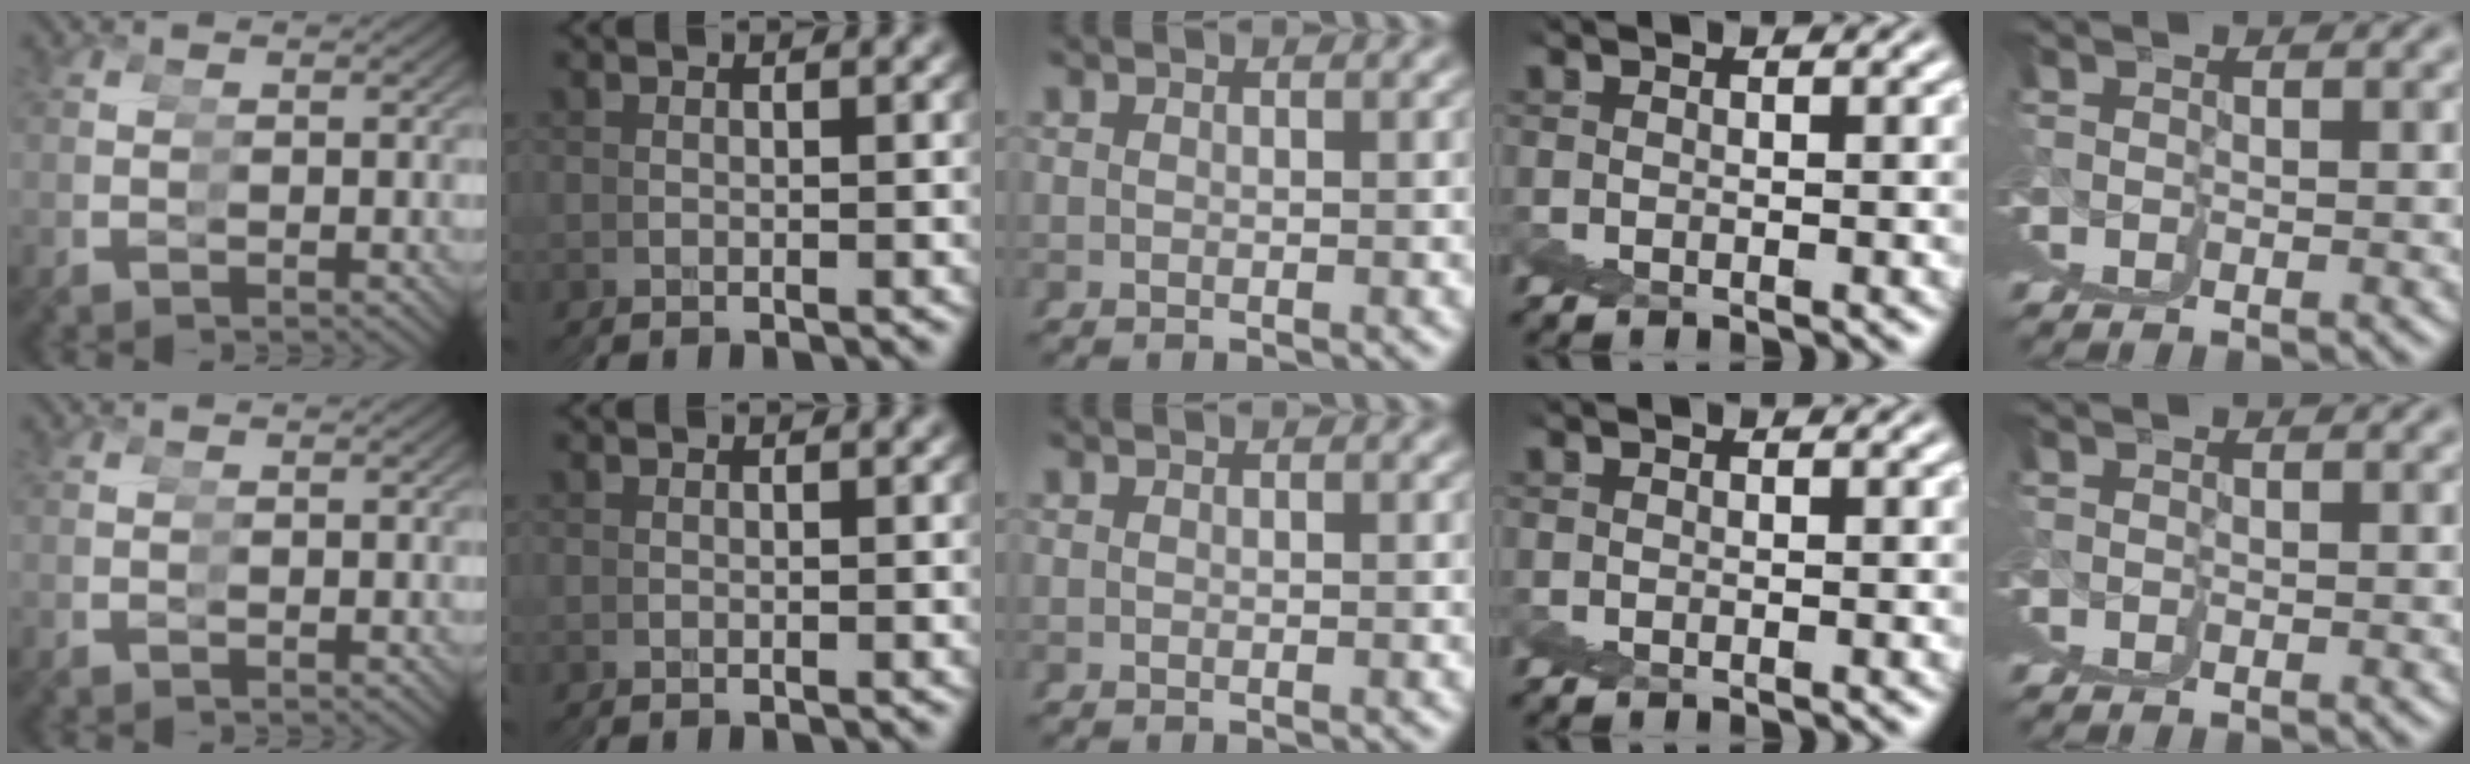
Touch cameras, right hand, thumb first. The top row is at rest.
{}